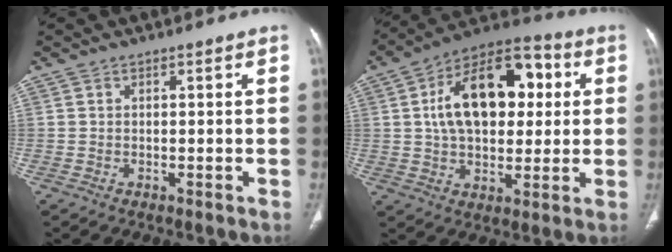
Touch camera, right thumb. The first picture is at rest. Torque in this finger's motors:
{"motor_torque": [2.16, 2.40, 1.60, 0.14, 0.48]}